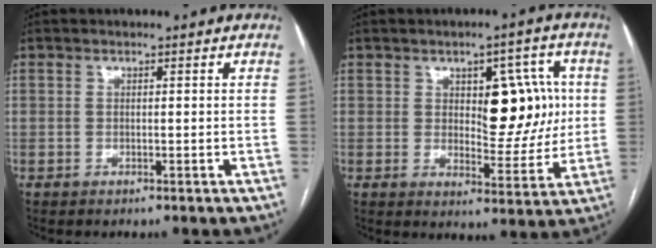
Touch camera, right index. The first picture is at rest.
{"total": 9.8, "force": [1.8, 4.6, 8.4], "torque": [-0.103, 0.017, 0.033]}